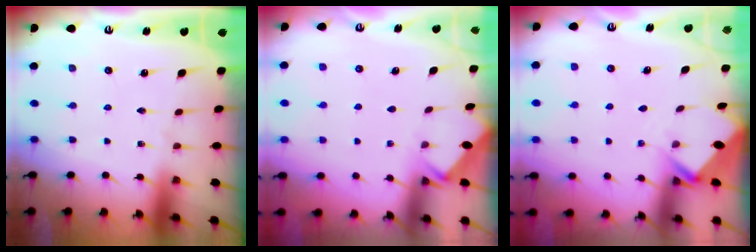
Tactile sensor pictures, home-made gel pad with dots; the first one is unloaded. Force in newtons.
{"total": 2.5, "press": 2.4, "slide": 0.4}
{"total": 2.7, "press": 2.7, "slide": 0.2}